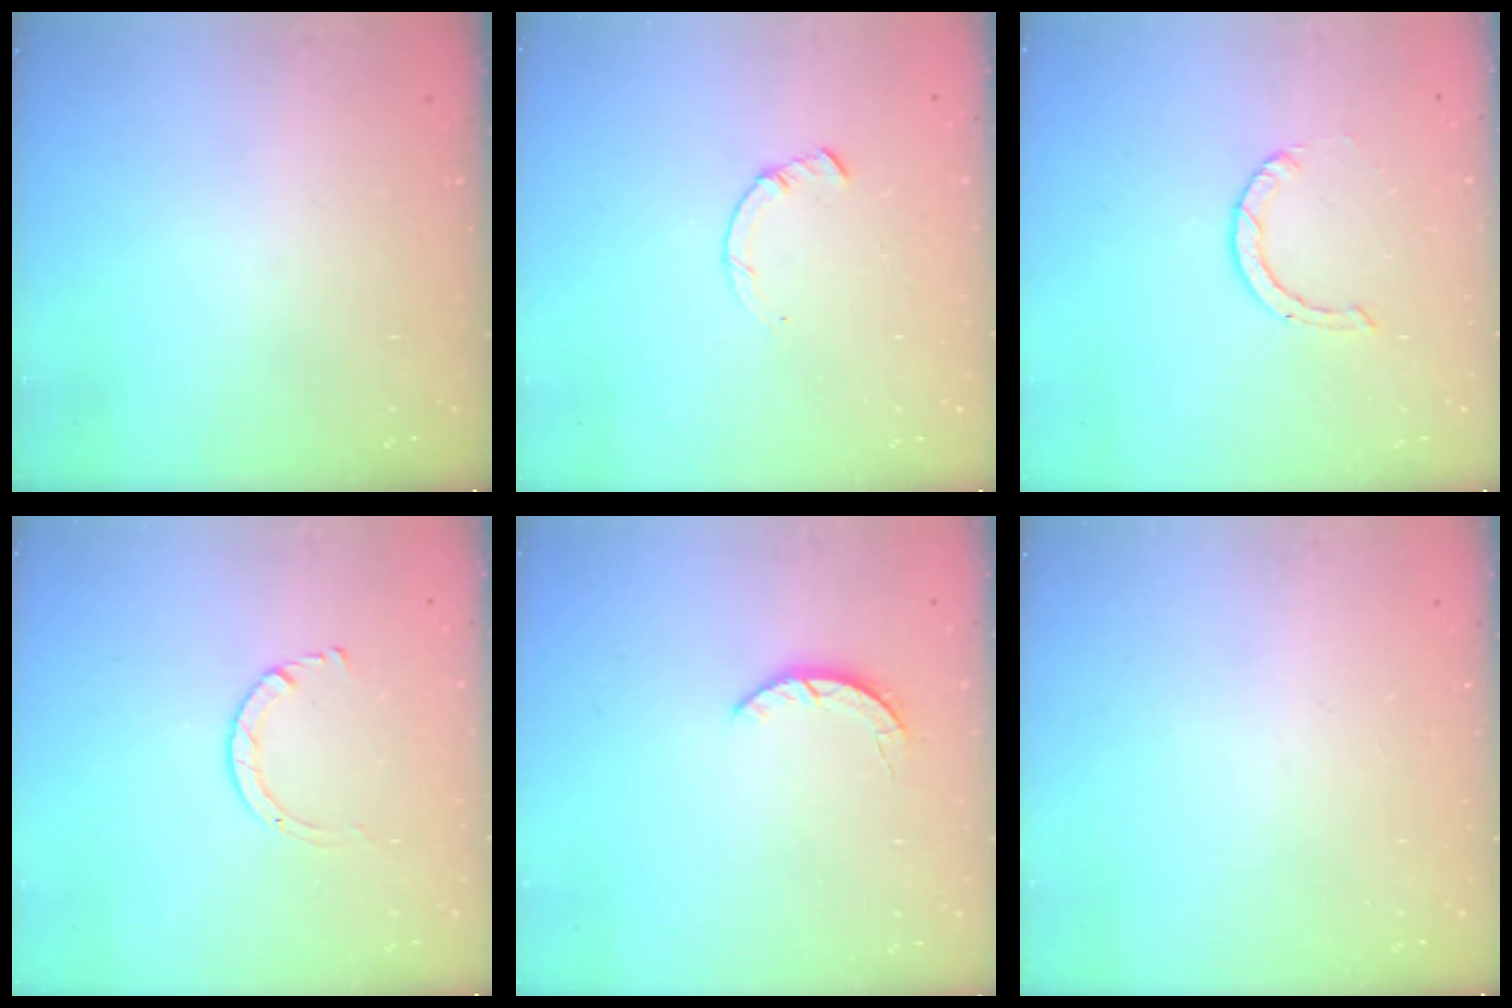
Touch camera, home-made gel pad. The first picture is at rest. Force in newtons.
{"total": 1.4, "press": 1.4, "slide": 0.2}
{"total": 0.9, "press": 0.9, "slide": 0.1}
{"total": 2.9, "press": 2.9, "slide": 0.2}
{"total": 2.2, "press": 2.2, "slide": 0.4}
{"total": 0.0}